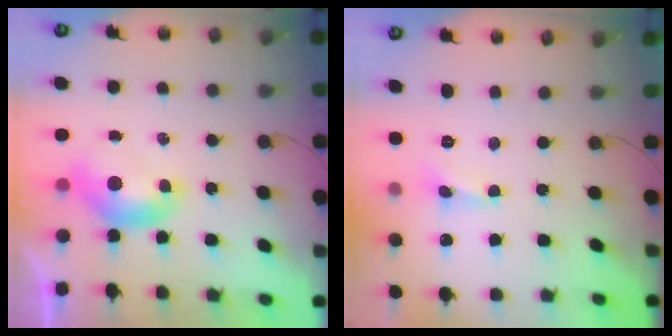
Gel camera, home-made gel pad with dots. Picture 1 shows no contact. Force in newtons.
{"total": 0.6, "press": 0.5, "slide": 0.4}